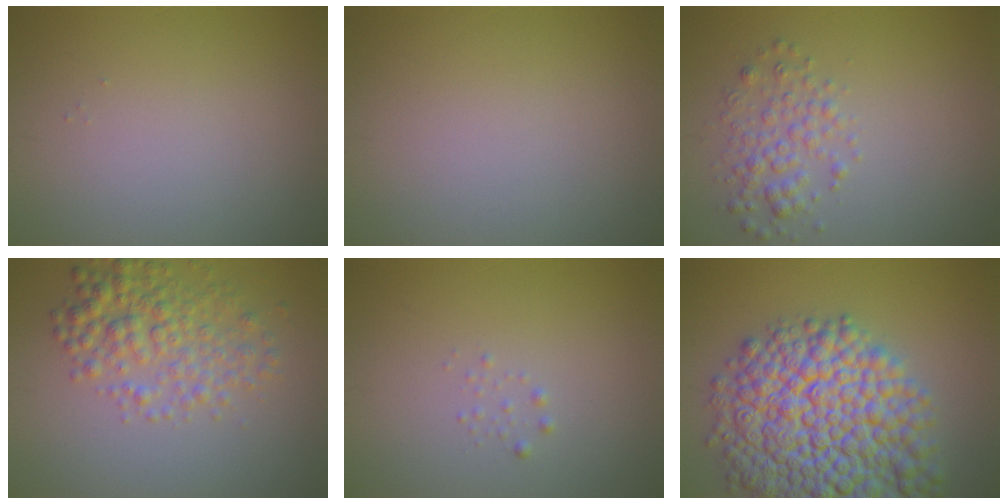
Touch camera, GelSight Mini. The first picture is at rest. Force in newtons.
{"total": 0.0}
{"total": 2.6, "press": 2.6, "slide": 0.0}
{"total": 4.3, "press": 4.3, "slide": 0.2}
{"total": 0.6, "press": 0.6, "slide": 0.0}
{"total": 15.1, "press": 15.0, "slide": 0.6}